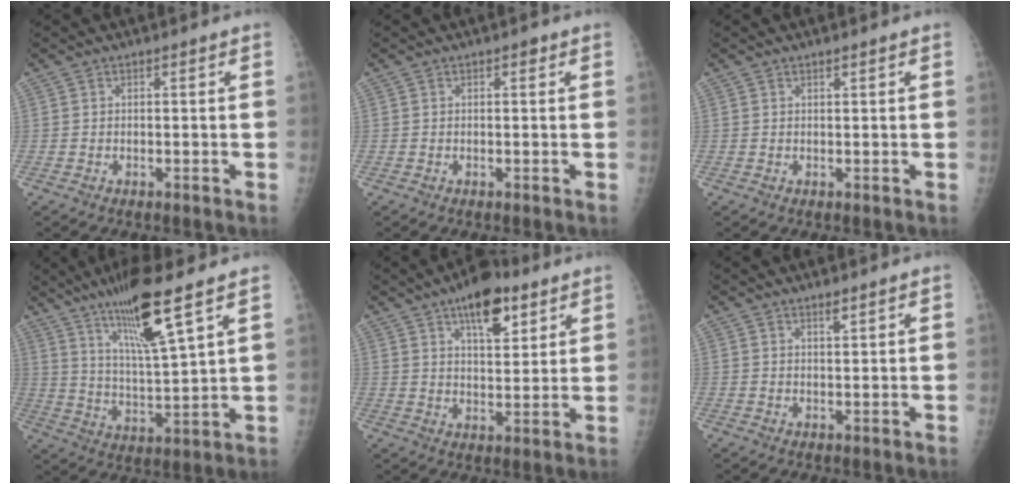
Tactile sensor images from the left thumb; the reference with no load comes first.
{"total": 0.7, "force": [0.3, 0.4, 0.5], "torque": [-0.002, 0.000, 0.002]}
{"total": 0.6, "force": [0.5, 0.1, 0.3], "torque": [-0.006, -0.003, 0.008]}
{"total": 14.0, "force": [8.5, 1.4, 11.1], "torque": [-0.202, -0.051, 0.162]}
{"total": 11.1, "force": [6.4, 4.8, 7.7], "torque": [-0.092, -0.031, 0.099]}
{"total": 1.7, "force": [1.3, 0.4, 1.1], "torque": [-0.014, -0.009, 0.022]}